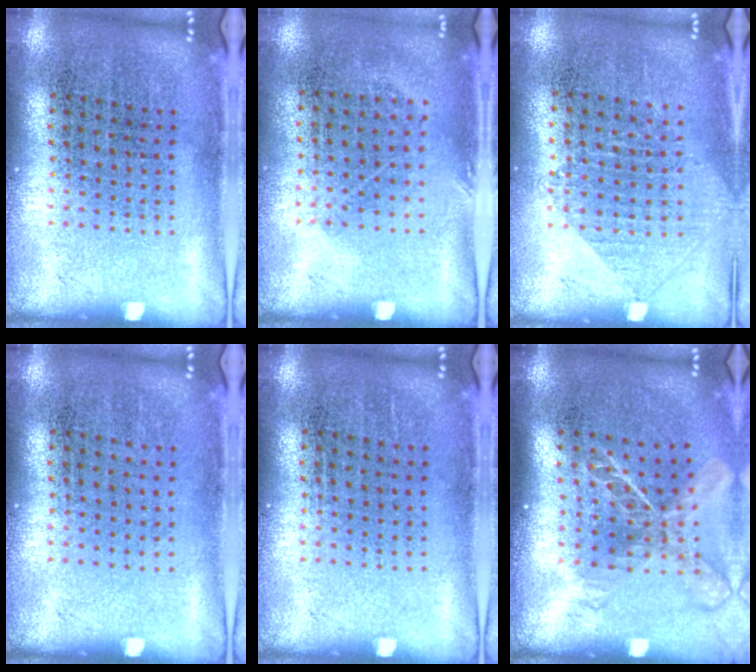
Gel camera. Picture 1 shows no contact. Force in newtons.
{"total": 0.8, "press": 0.6, "slide": 0.5}
{"total": 0.5, "press": 0.5, "slide": 0.2}
{"total": 0.0}
{"total": 0.0}
{"total": 1.9, "press": 1.4, "slide": 1.3}